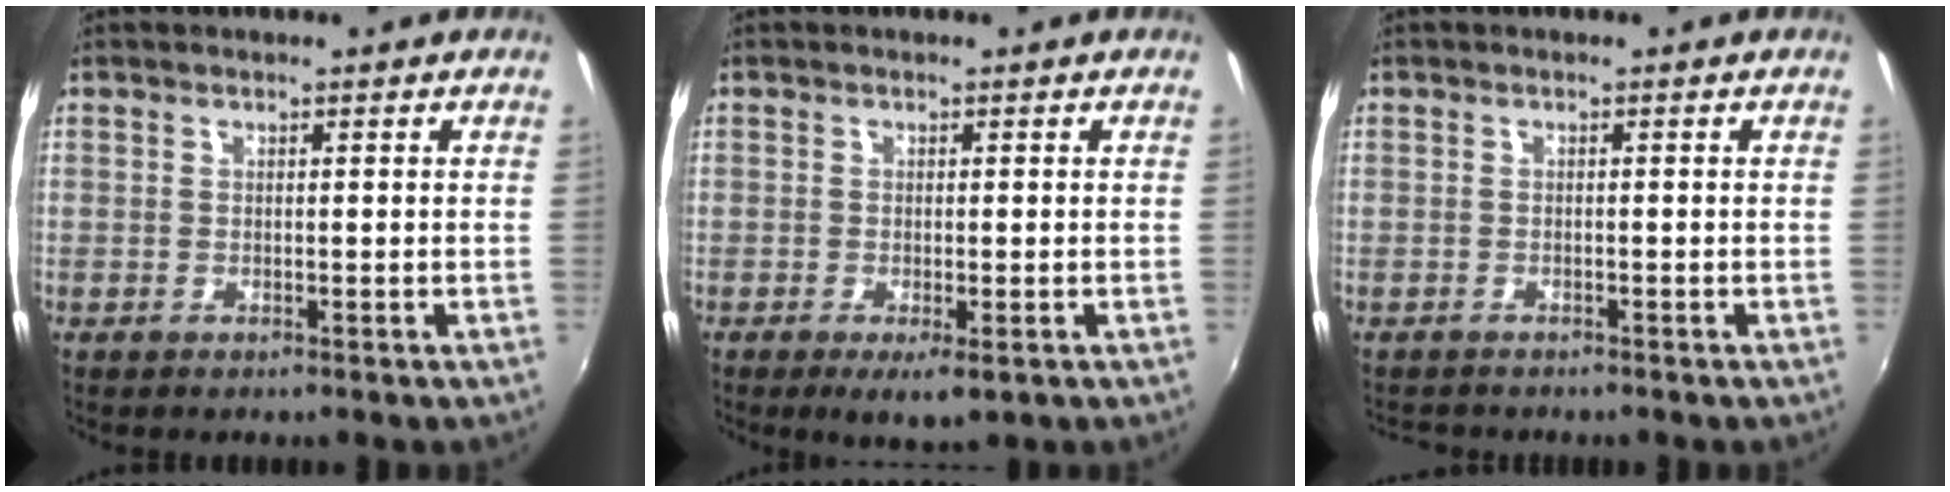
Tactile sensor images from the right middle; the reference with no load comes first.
{"total": 3.6, "force": [-1.6, 1.1, 3.0], "torque": [-0.058, -0.018, -0.020]}
{"total": 1.8, "force": [-1.6, 0.7, 0.2], "torque": [-0.010, -0.007, -0.027]}